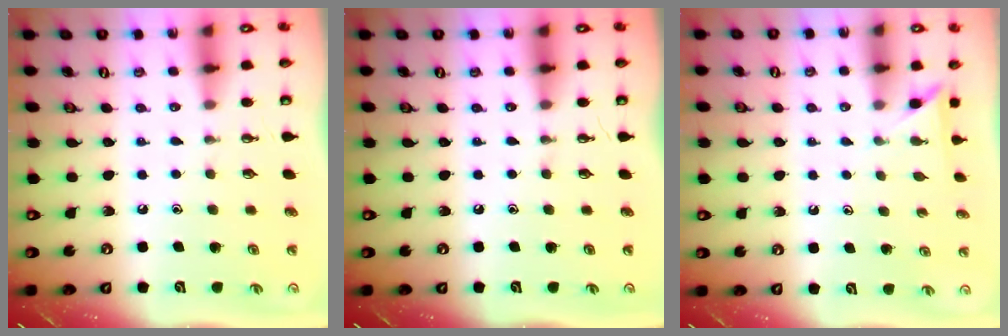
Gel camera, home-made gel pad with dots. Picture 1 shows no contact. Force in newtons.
{"total": 0.0}
{"total": 2.3, "press": 2.3, "slide": 0.2}